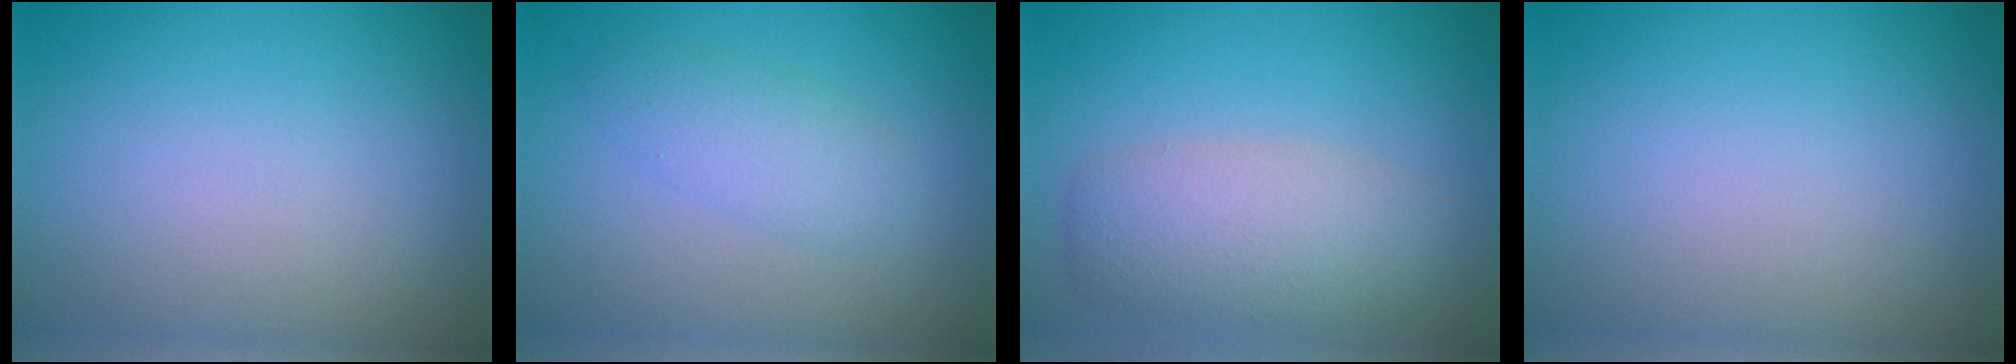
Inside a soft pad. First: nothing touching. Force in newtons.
{"total": 2.6, "press": 2.6, "slide": 0.1}
{"total": 4.8, "press": 4.8, "slide": 0.2}
{"total": 0.0}